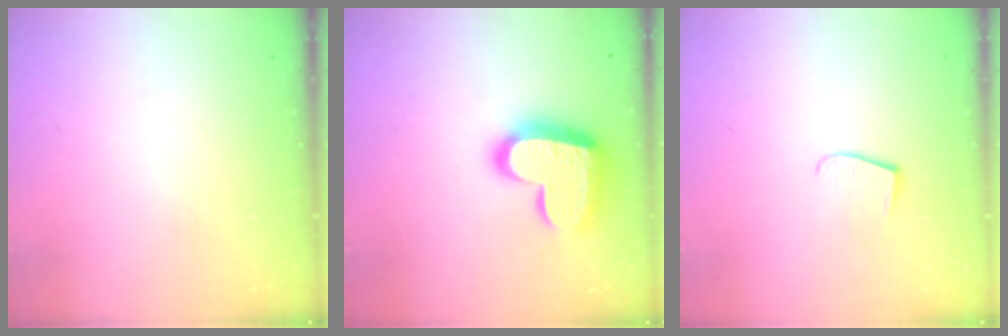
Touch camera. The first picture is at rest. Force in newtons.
{"total": 18.4, "press": 18.3, "slide": 1.7}
{"total": 6.2, "press": 6.1, "slide": 0.6}